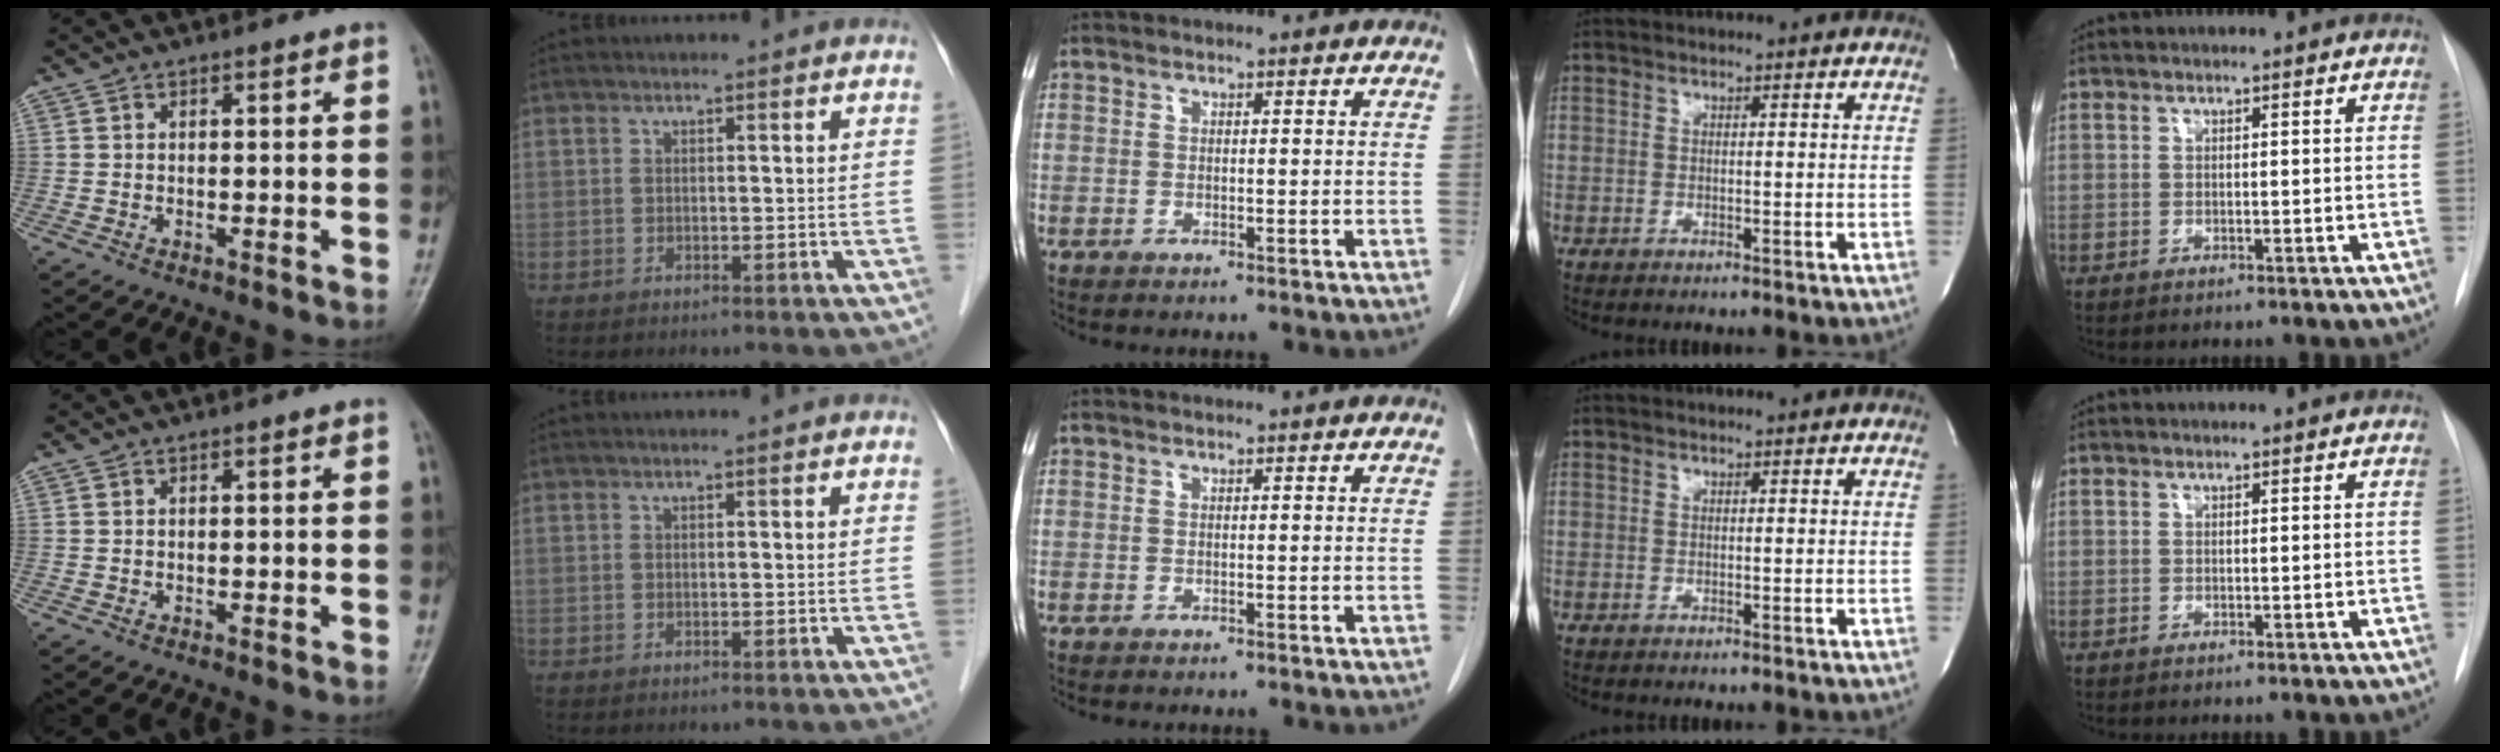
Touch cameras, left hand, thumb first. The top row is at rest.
{}